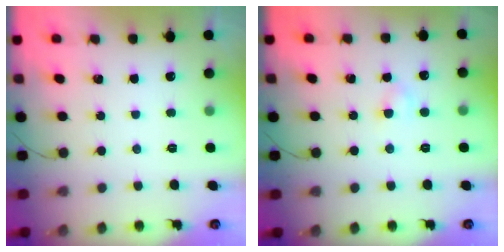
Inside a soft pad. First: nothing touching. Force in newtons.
{"total": 2.9, "press": 2.7, "slide": 1.1}